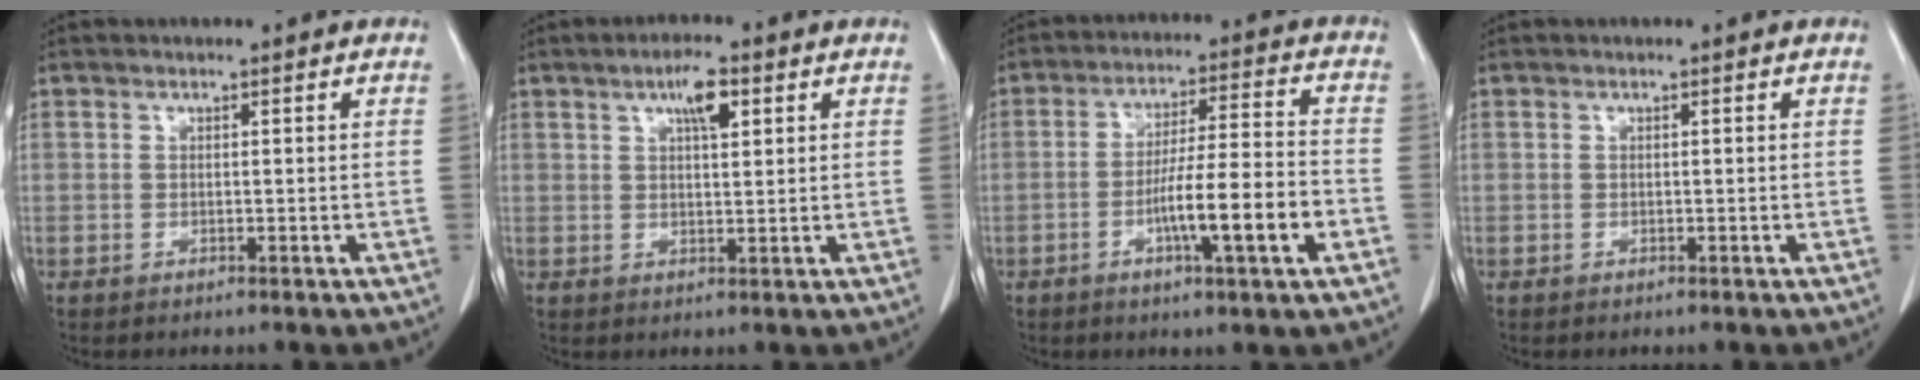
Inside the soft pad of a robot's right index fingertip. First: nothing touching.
{"total": 5.1, "force": [2.4, 1.6, 4.2], "torque": [-0.078, 0.004, 0.042]}
{"total": 12.1, "force": [-4.1, 0.7, 11.3], "torque": [-0.188, 0.002, -0.065]}
{"total": 0.0}